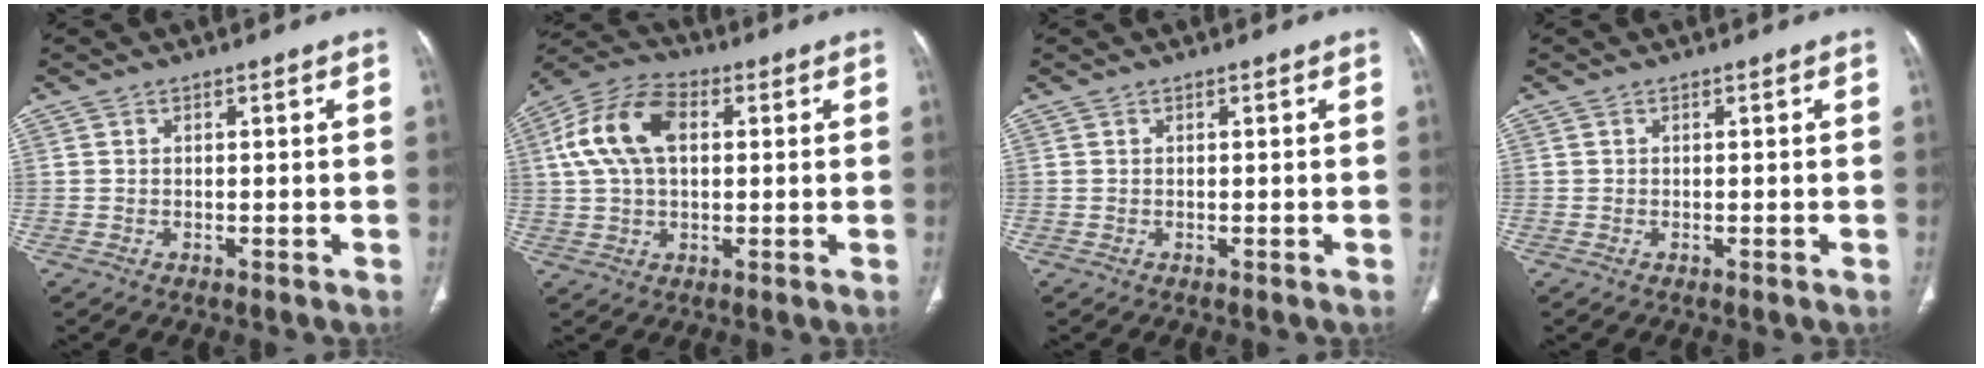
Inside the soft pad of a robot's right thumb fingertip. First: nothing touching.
{"total": 13.2, "force": [2.8, 8.1, 10.1], "torque": [-0.201, 0.026, 0.047]}
{"total": 0.0}
{"total": 0.0}